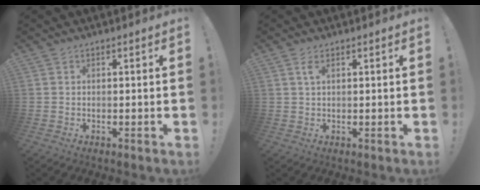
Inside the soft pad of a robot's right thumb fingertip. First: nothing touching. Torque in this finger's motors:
{"motor_torque": [-0.15, -0.22, -0.20, 0.23, 0.02]}